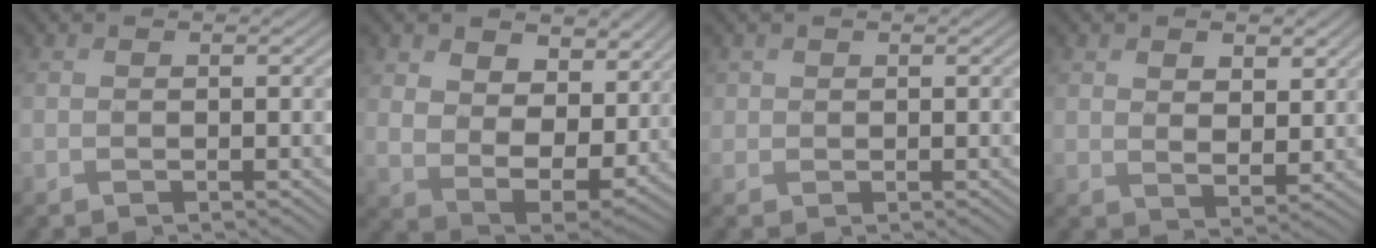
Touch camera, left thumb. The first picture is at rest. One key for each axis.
{"total": 10.4, "fx": 4.5, "fy": 7.0, "fz": 6.2, "tx": -0.151, "ty": -0.021, "tz": 0.082}
{"total": 1.0, "fx": 0.5, "fy": 0.8, "fz": -0.4, "tx": 0.007, "ty": -0.004, "tz": 0.011}
{"total": 4.1, "fx": 2.3, "fy": 2.4, "fz": 2.4, "tx": -0.051, "ty": -0.013, "tz": 0.040}